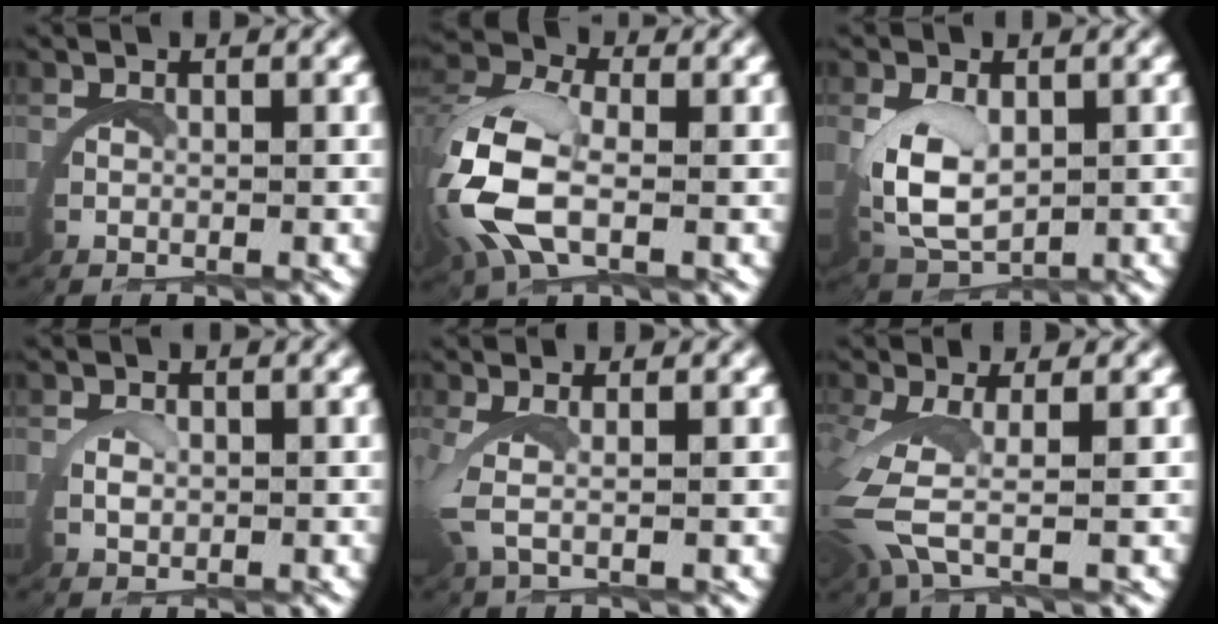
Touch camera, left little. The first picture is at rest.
{"total": 6.4, "force": [-0.1, 3.6, 5.3], "torque": [-0.150, -0.009, 0.002]}
{"total": 5.9, "force": [0.5, 4.2, 4.1], "torque": [-0.117, -0.025, 0.026]}
{"total": 0.8, "force": [0.7, -0.1, 0.4], "torque": [-0.016, -0.004, 0.015]}
{"total": 2.6, "force": [0.7, 0.1, 2.5], "torque": [-0.071, -0.008, 0.017]}
{"total": 3.9, "force": [0.5, 0.8, 3.8], "torque": [-0.109, -0.018, 0.020]}